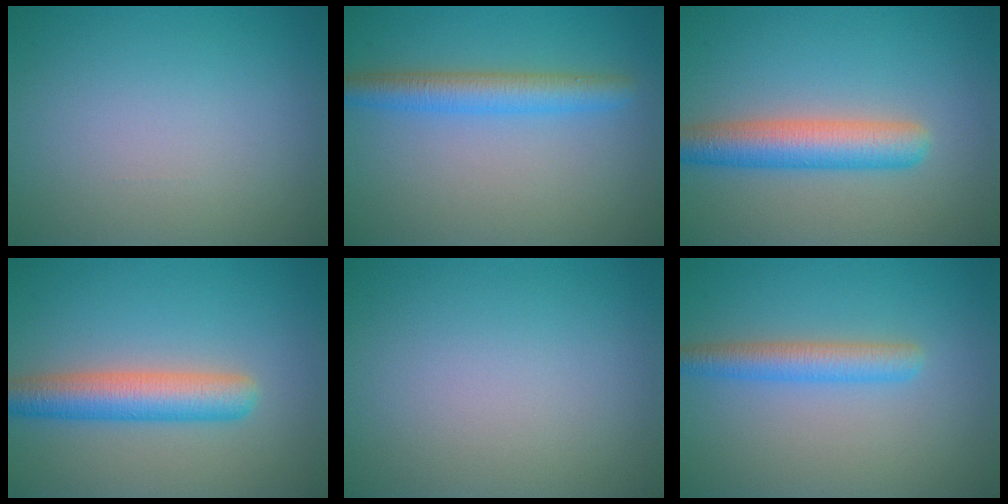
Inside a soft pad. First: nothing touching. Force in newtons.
{"total": 3.7, "press": 3.7, "slide": 0.2}
{"total": 5.1, "press": 5.1, "slide": 0.2}
{"total": 5.1, "press": 5.1, "slide": 0.2}
{"total": 0.0}
{"total": 3.0, "press": 3.0, "slide": 0.1}